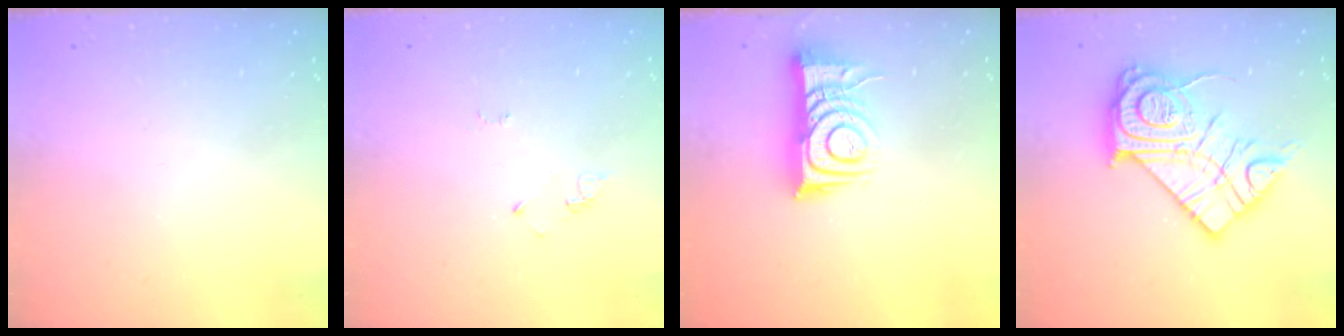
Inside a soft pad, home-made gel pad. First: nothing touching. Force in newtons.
{"total": 2.6, "press": 2.6, "slide": 0.4}
{"total": 10.6, "press": 10.5, "slide": 1.1}
{"total": 20.7, "press": 20.6, "slide": 1.9}